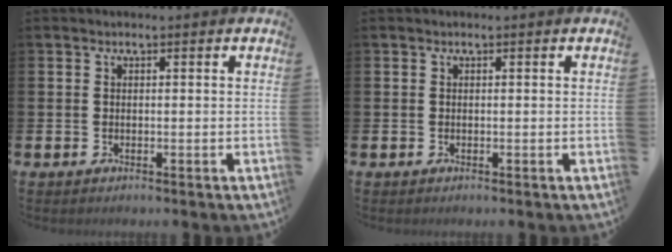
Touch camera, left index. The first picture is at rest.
{"total": 0.0}